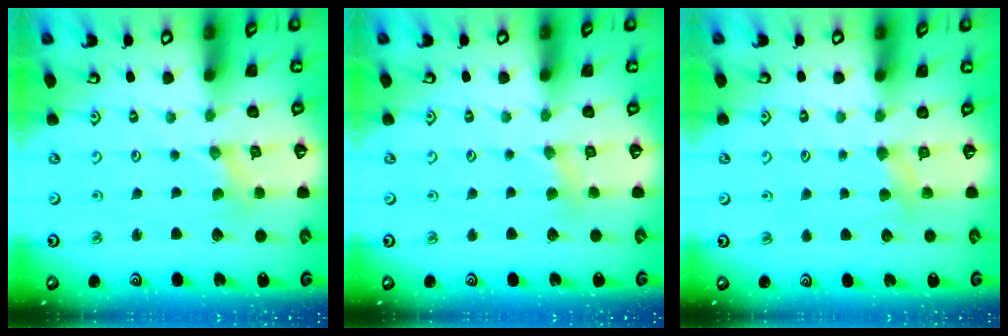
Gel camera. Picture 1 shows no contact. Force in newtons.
{"total": 3.0, "press": 2.9, "slide": 0.5}
{"total": 4.0, "press": 4.0, "slide": 0.6}